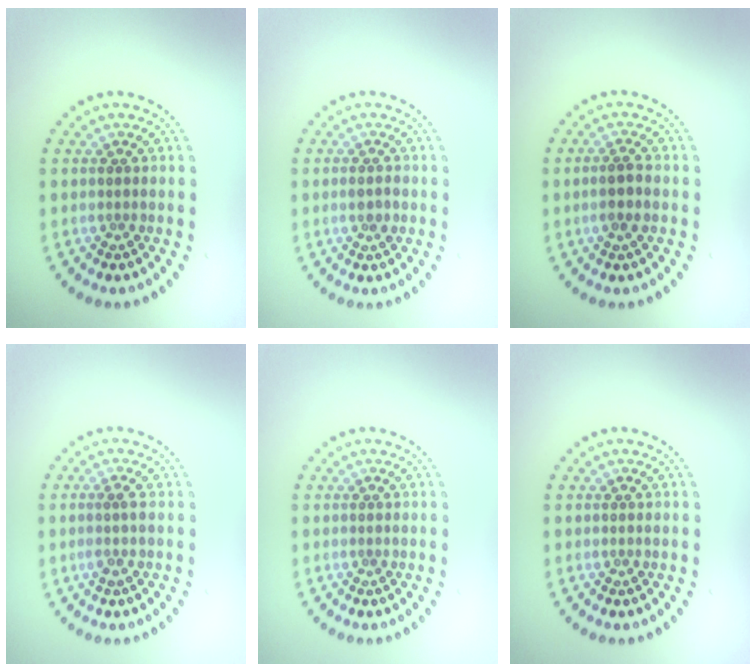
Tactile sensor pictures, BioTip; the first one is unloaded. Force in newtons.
{"total": 1.5, "press": 1.4, "slide": 0.5}
{"total": 2.0, "press": 1.9, "slide": 0.8}
{"total": 1.3, "press": 1.0, "slide": 0.9}
{"total": 0.0}
{"total": 0.0}